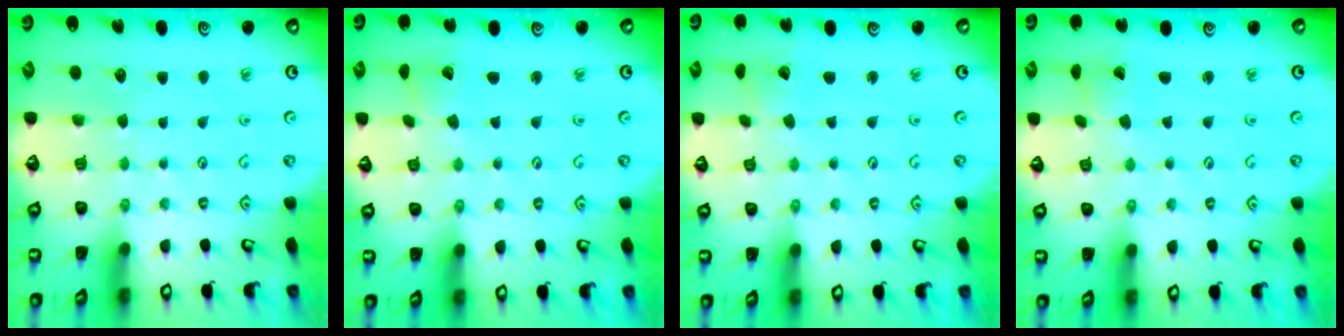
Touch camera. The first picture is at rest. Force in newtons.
{"total": 2.0, "press": 2.0, "slide": 0.3}
{"total": 2.2, "press": 2.2, "slide": 0.1}
{"total": 0.7, "press": 0.7, "slide": 0.1}